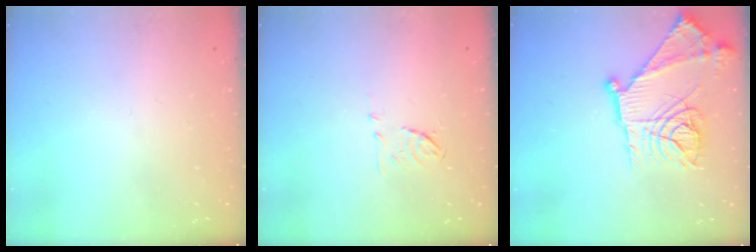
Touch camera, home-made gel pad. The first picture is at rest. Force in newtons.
{"total": 5.8, "press": 5.7, "slide": 1.1}
{"total": 22.2, "press": 22.1, "slide": 2.3}